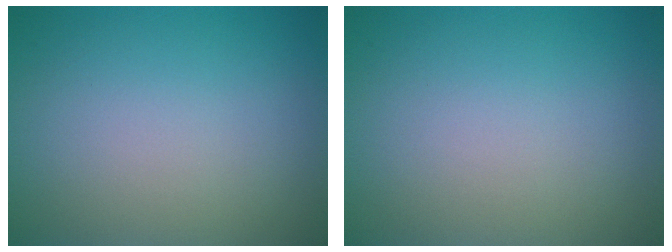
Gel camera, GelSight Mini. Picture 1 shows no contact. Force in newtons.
{"total": 0.0}